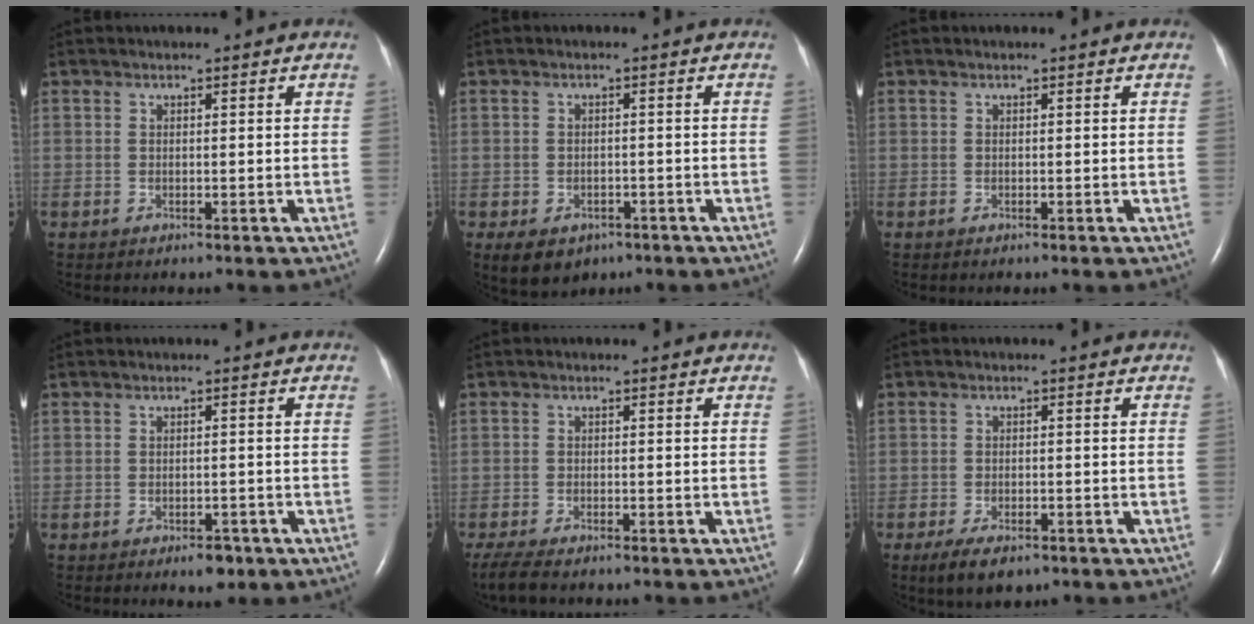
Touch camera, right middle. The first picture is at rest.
{"total": 6.5, "force": [-4.0, 4.4, 2.7], "torque": [-0.045, 0.003, -0.049]}
{"total": 0.0}
{"total": 2.4, "force": [-1.6, 1.2, 1.4], "torque": [-0.018, 0.000, -0.015]}
{"total": 5.4, "force": [-4.4, 1.4, 2.9], "torque": [-0.058, -0.015, -0.070]}
{"total": 5.2, "force": [-3.5, 2.1, 3.2], "torque": [-0.058, -0.007, -0.052]}